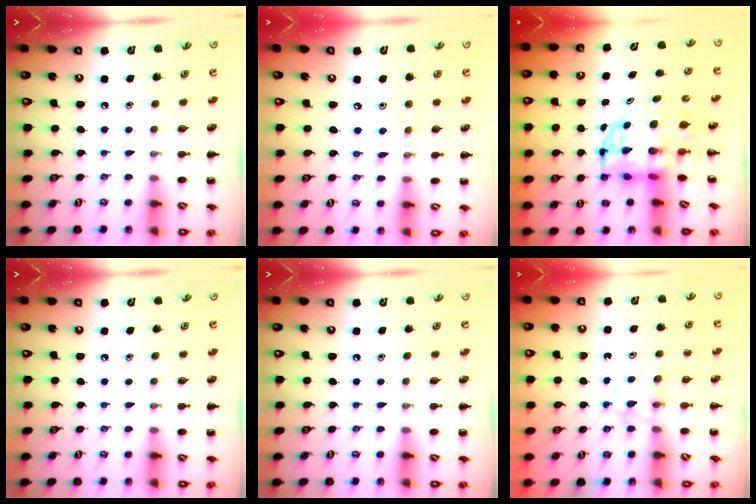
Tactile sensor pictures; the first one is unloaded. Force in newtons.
{"total": 2.1, "press": 2.1, "slide": 0.6}
{"total": 5.3, "press": 5.1, "slide": 1.6}
{"total": 0.0}
{"total": 0.0}
{"total": 3.3, "press": 3.1, "slide": 1.2}